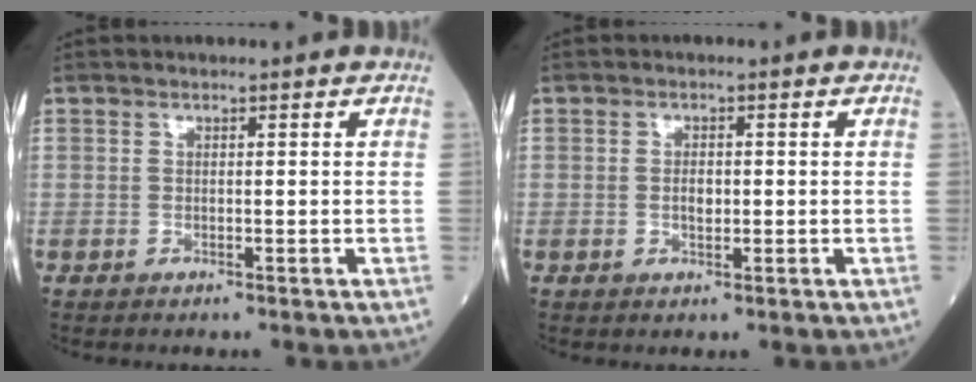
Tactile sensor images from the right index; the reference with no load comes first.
{"total": 1.7, "force": [-0.2, 0.9, 1.5], "torque": [-0.028, 0.000, -0.002]}